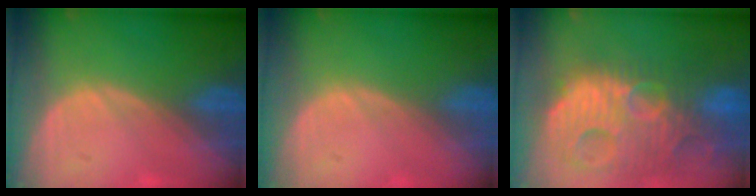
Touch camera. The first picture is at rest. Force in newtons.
{"total": 0.0}
{"total": 14.7, "press": 12.8, "slide": 7.4}